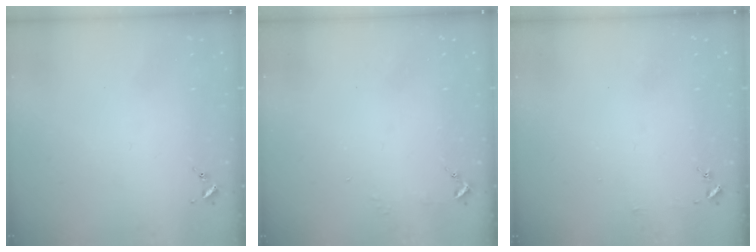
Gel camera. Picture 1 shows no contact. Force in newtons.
{"total": 2.9, "press": 2.8, "slide": 0.3}
{"total": 3.0, "press": 3.0, "slide": 0.3}